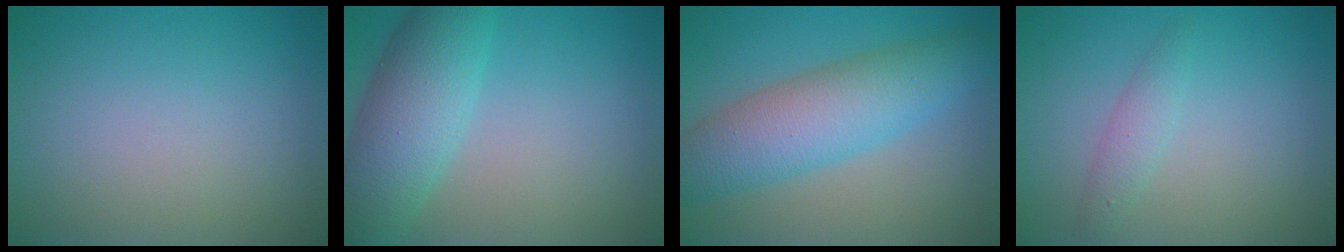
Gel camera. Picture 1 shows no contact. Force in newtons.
{"total": 6.9, "press": 6.9, "slide": 0.3}
{"total": 6.9, "press": 6.9, "slide": 0.1}
{"total": 1.6, "press": 1.6, "slide": 0.1}